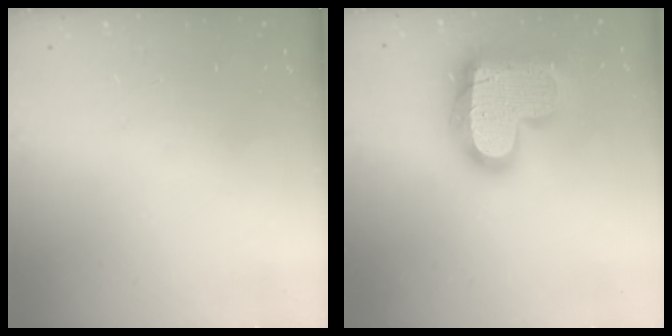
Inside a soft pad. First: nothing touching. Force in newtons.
{"total": 22.1, "press": 22.0, "slide": 1.5}